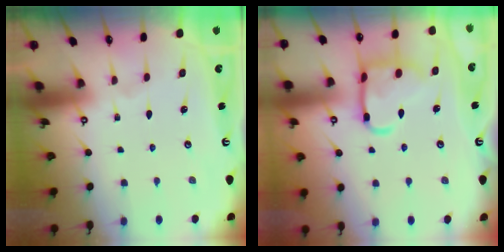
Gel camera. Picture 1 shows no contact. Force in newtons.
{"total": 14.4, "press": 14.4, "slide": 1.3}